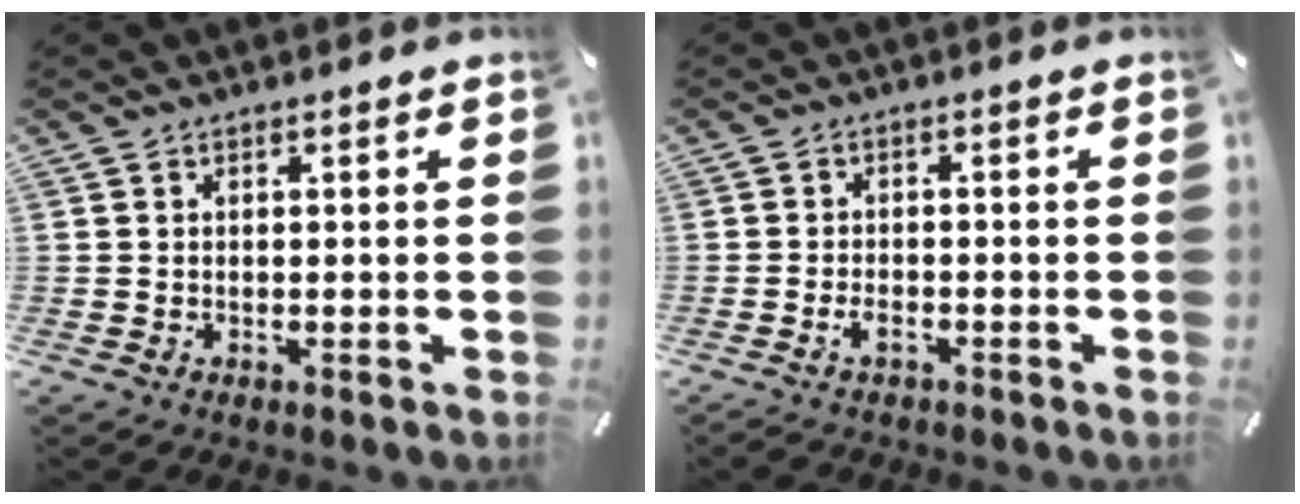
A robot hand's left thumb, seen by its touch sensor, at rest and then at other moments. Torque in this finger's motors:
{"motor_torque": [-0.81, 1.14, 0.55, 0.53, 0.14]}